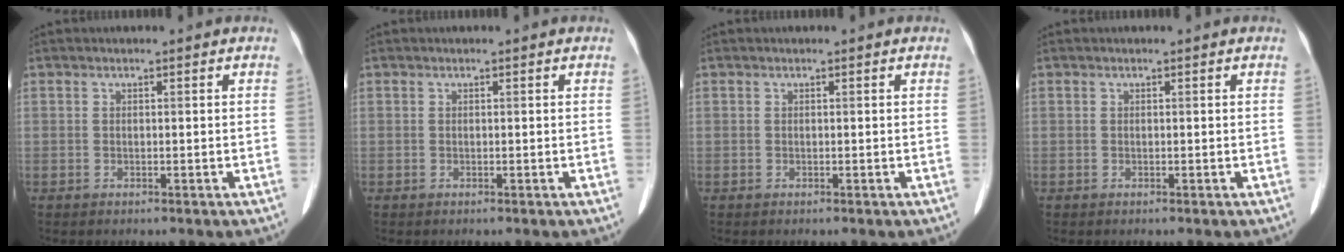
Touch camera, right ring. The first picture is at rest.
{"total": 0.0}
{"total": 0.0}
{"total": 0.0}